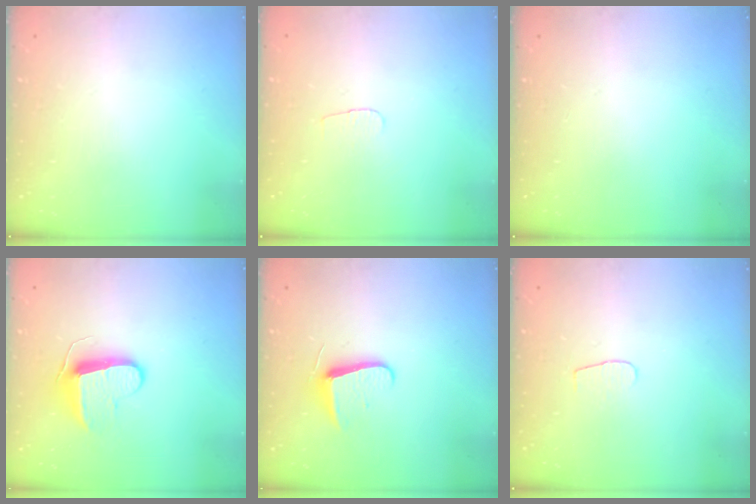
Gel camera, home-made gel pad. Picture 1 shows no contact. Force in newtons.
{"total": 2.9, "press": 2.8, "slide": 0.3}
{"total": 0.0}
{"total": 9.3, "press": 9.3, "slide": 0.0}
{"total": 7.8, "press": 7.7, "slide": 0.4}
{"total": 3.2, "press": 3.2, "slide": 0.3}